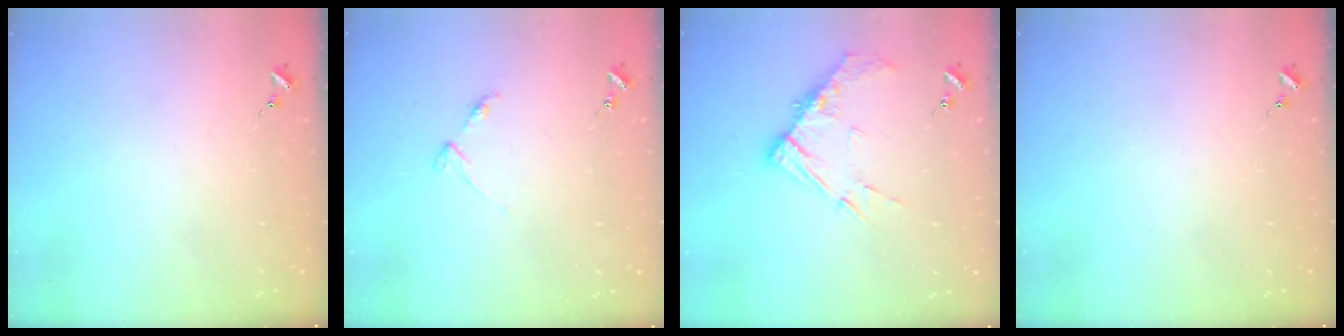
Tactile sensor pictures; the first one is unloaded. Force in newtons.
{"total": 4.0, "press": 4.0, "slide": 0.6}
{"total": 11.1, "press": 11.0, "slide": 1.1}
{"total": 0.0}